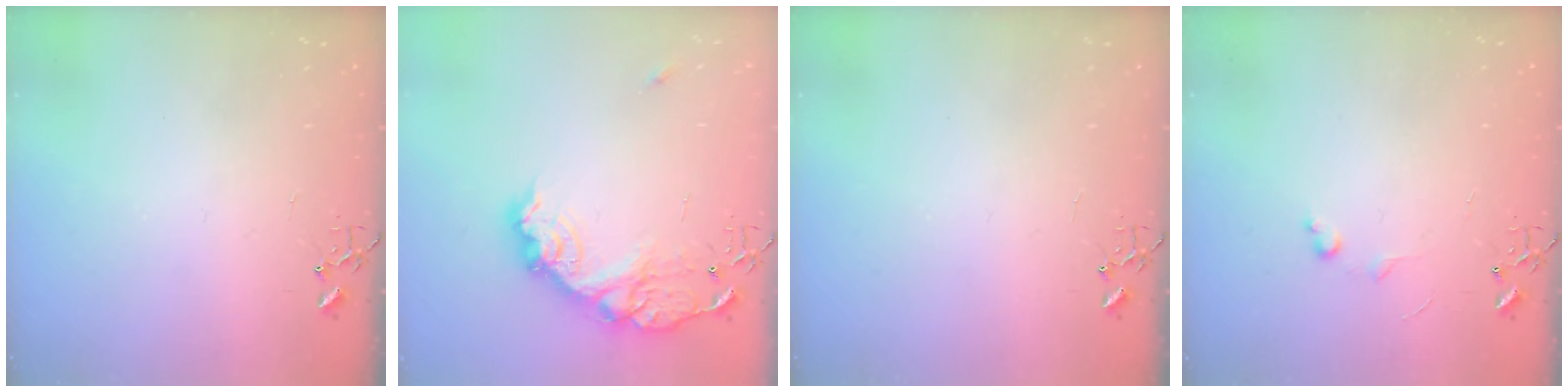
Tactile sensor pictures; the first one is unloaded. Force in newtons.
{"total": 17.6, "press": 17.6, "slide": 1.3}
{"total": 0.0}
{"total": 4.2, "press": 4.2, "slide": 0.5}